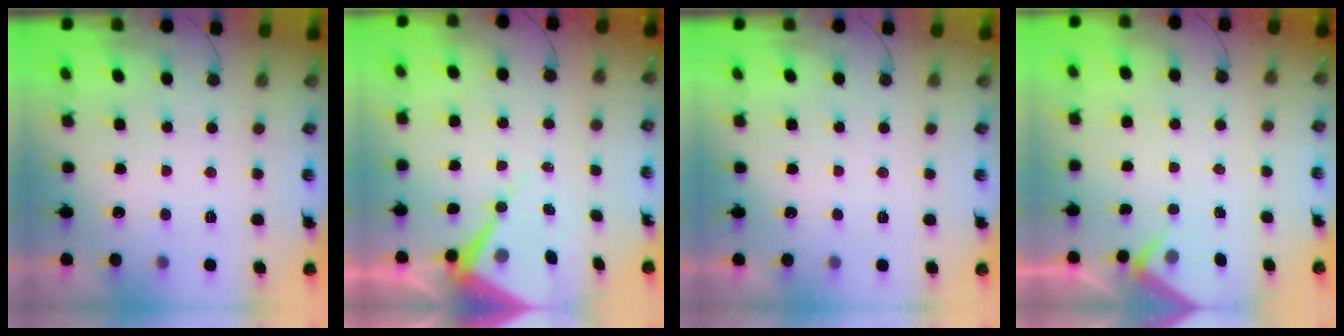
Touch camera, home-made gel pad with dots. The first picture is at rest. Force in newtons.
{"total": 9.7, "press": 9.6, "slide": 1.0}
{"total": 2.2, "press": 2.2, "slide": 0.4}
{"total": 3.1, "press": 3.1, "slide": 0.4}